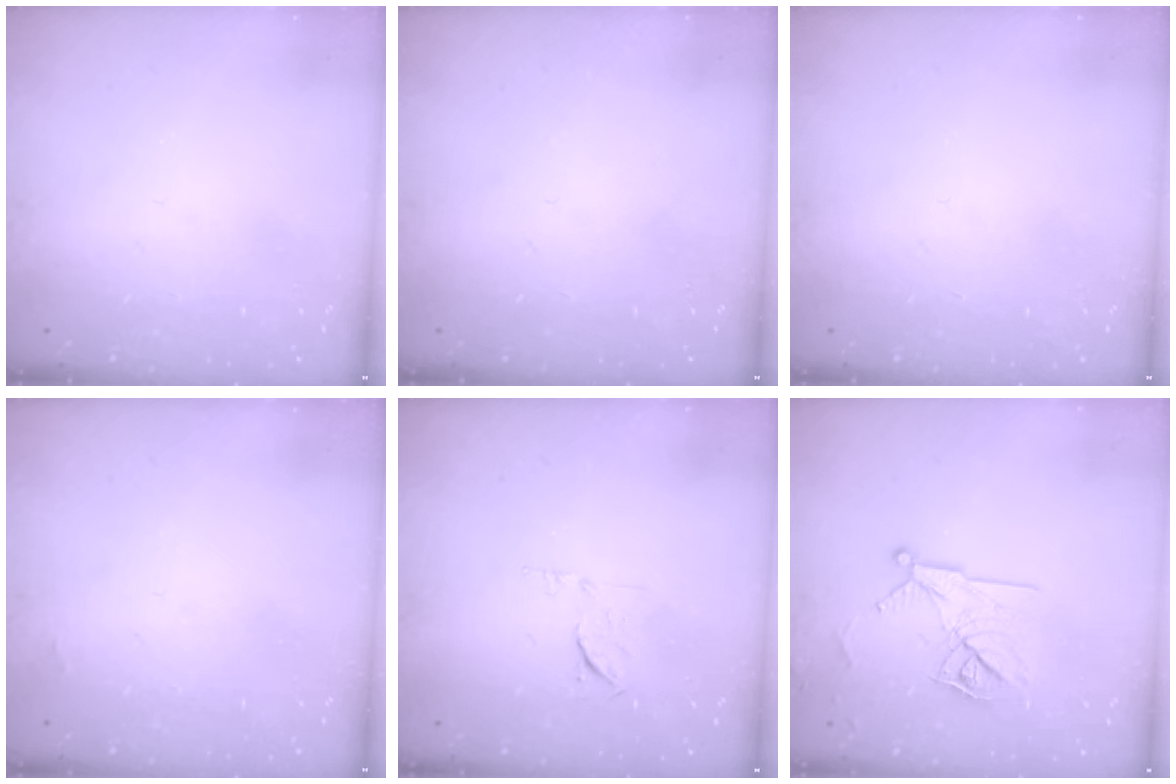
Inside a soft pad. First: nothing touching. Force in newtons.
{"total": 0.0}
{"total": 0.0}
{"total": 1.3, "press": 1.3, "slide": 0.2}
{"total": 6.1, "press": 6.0, "slide": 1.1}
{"total": 13.5, "press": 13.5, "slide": 0.2}